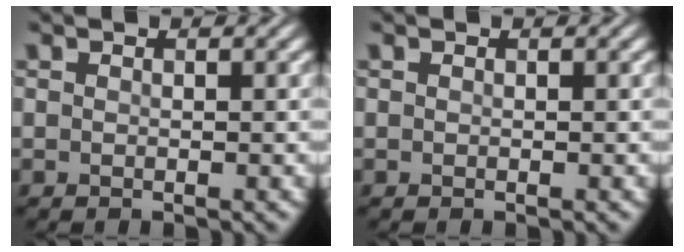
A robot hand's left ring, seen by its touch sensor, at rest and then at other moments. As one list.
[{"total": 0.0}]